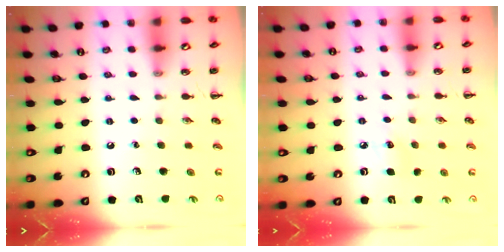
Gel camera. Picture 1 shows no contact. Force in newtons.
{"total": 6.0, "press": 5.7, "slide": 1.6}